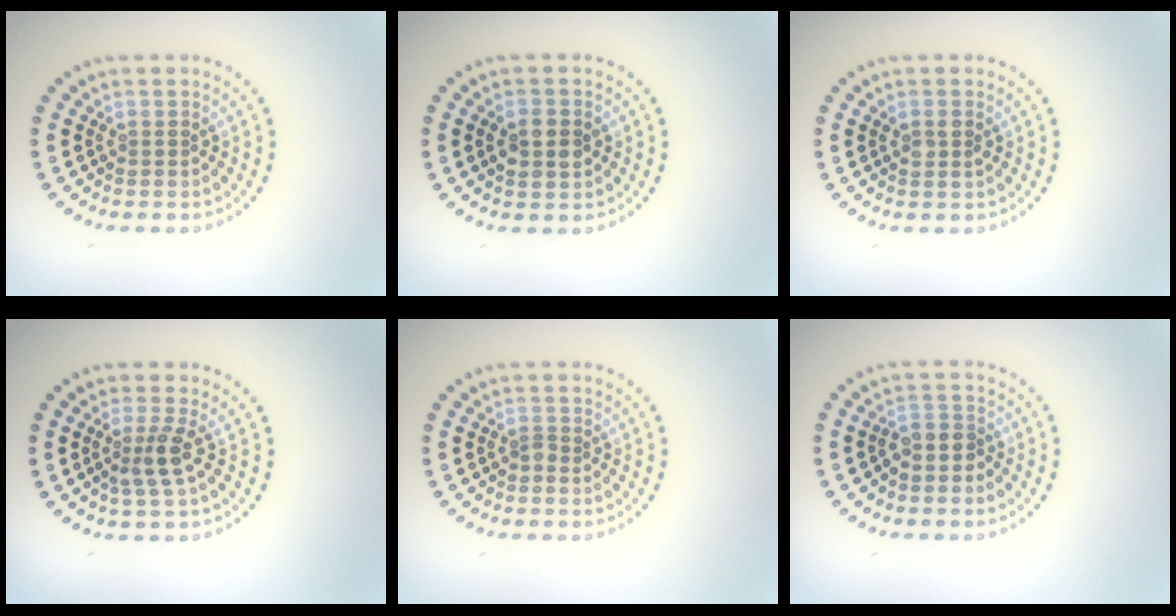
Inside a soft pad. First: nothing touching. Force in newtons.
{"total": 2.9, "press": 2.9, "slide": 0.1}
{"total": 1.2, "press": 1.1, "slide": 0.5}
{"total": 2.4, "press": 1.8, "slide": 1.6}
{"total": 0.8, "press": 0.5, "slide": 0.6}
{"total": 2.0, "press": 1.6, "slide": 1.2}